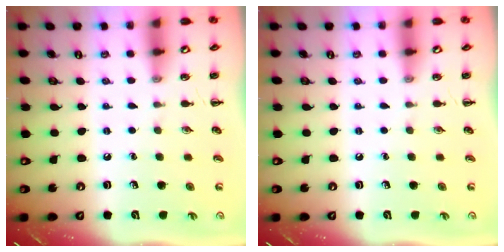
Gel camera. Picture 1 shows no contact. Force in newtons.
{"total": 0.0}